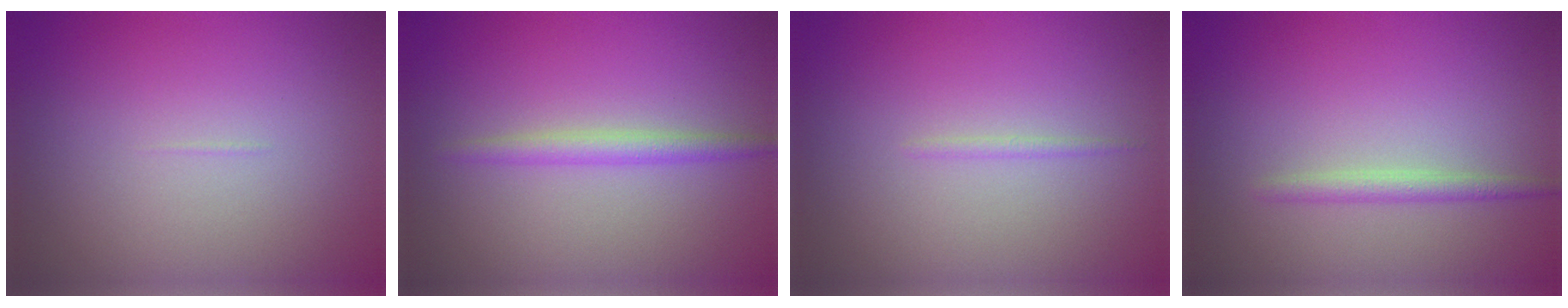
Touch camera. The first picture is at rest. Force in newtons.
{"total": 1.9, "press": 1.9, "slide": 0.2}
{"total": 0.6, "press": 0.6, "slide": 0.1}
{"total": 1.5, "press": 1.5, "slide": 0.0}